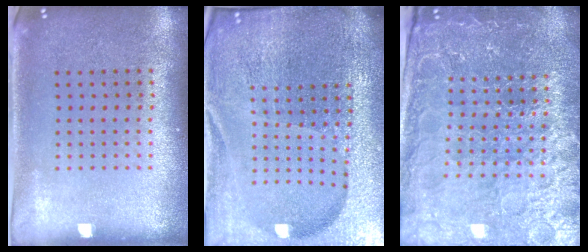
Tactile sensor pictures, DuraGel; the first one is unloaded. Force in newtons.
{"total": 6.3, "press": 5.5, "slide": 3.0}
{"total": 5.0, "press": 4.6, "slide": 1.8}